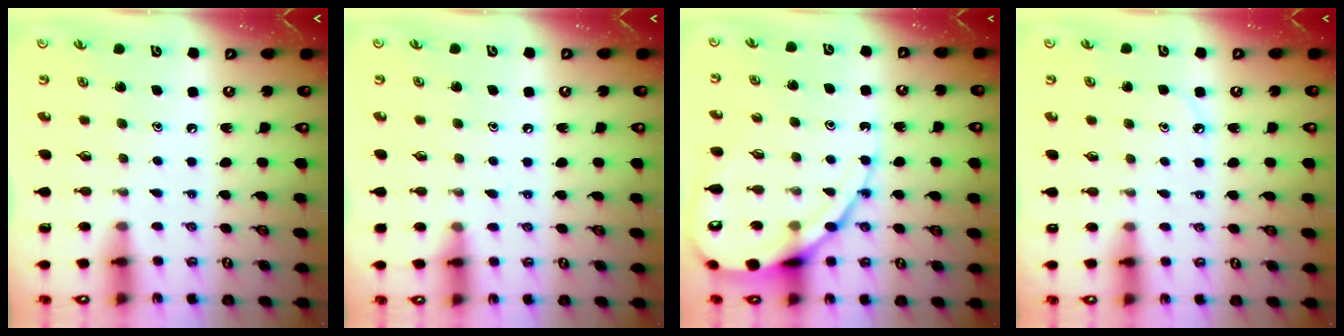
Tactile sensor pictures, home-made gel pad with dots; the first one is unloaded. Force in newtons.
{"total": 4.7, "press": 4.7, "slide": 0.7}
{"total": 12.5, "press": 12.4, "slide": 1.2}
{"total": 3.4, "press": 3.3, "slide": 0.5}